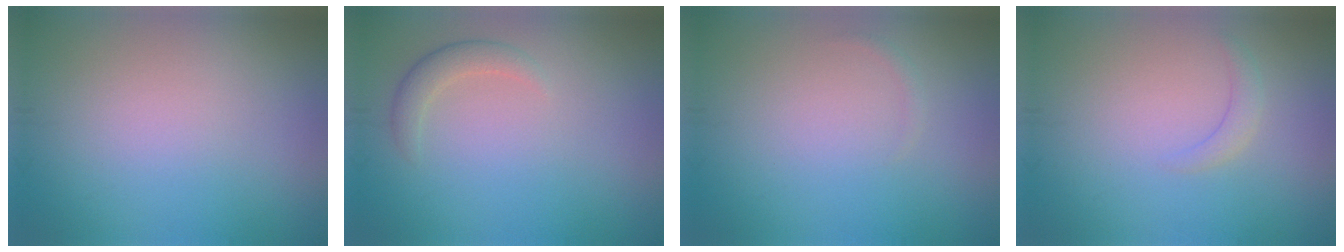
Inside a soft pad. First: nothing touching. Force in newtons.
{"total": 1.8, "press": 1.8, "slide": 0.3}
{"total": 0.5, "press": 0.5, "slide": 0.0}
{"total": 1.2, "press": 1.2, "slide": 0.2}